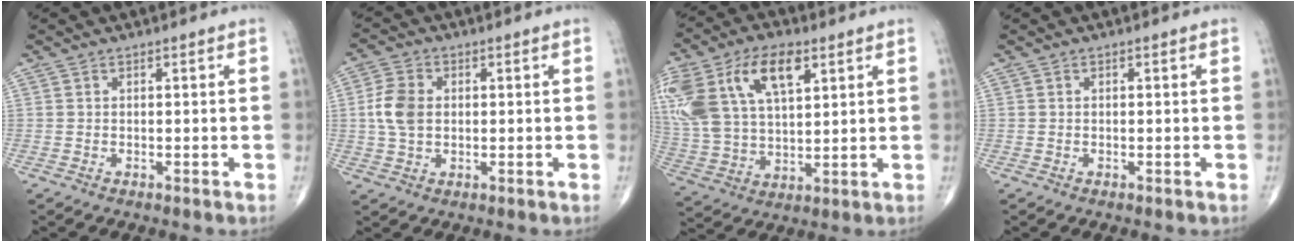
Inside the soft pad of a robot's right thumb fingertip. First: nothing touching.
{"total": 6.5, "force": [0.5, 4.6, 4.6], "torque": [-0.094, 0.006, 0.008]}
{"total": 23.2, "force": [9.6, 12.9, 16.8], "torque": [-0.369, 0.016, 0.183]}
{"total": 0.0}